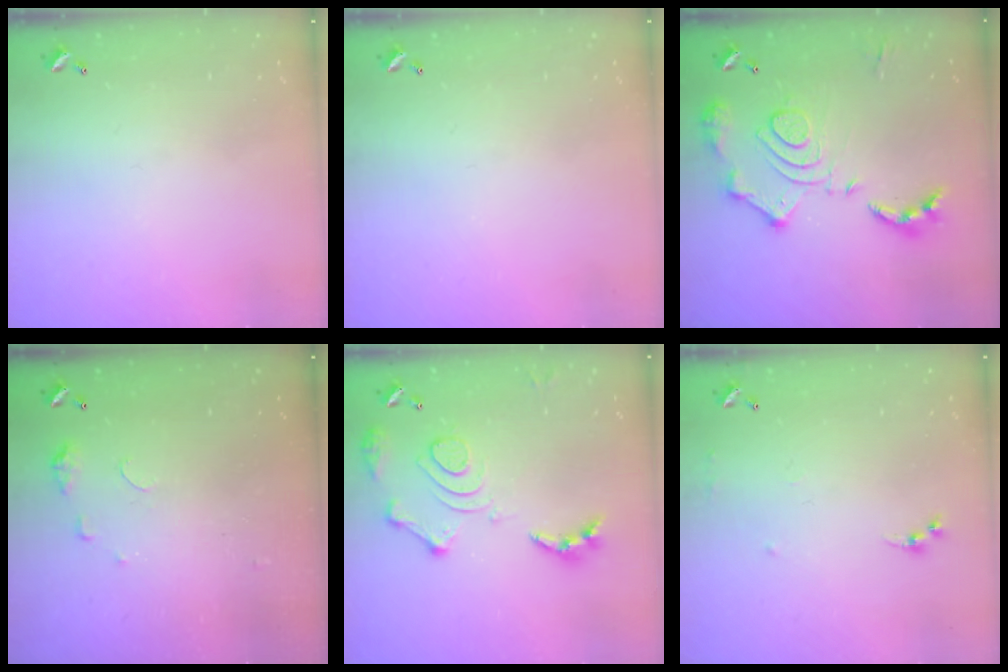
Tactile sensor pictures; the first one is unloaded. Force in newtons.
{"total": 0.0}
{"total": 16.6, "press": 16.6, "slide": 1.7}
{"total": 5.6, "press": 5.6, "slide": 0.7}
{"total": 14.6, "press": 14.5, "slide": 1.6}
{"total": 6.4, "press": 6.4, "slide": 0.8}